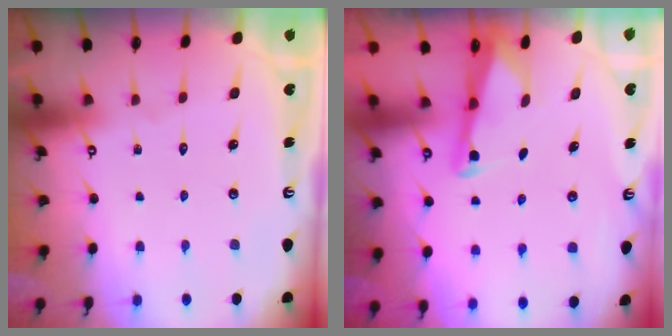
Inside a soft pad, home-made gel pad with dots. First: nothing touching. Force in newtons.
{"total": 2.7, "press": 2.7, "slide": 0.1}